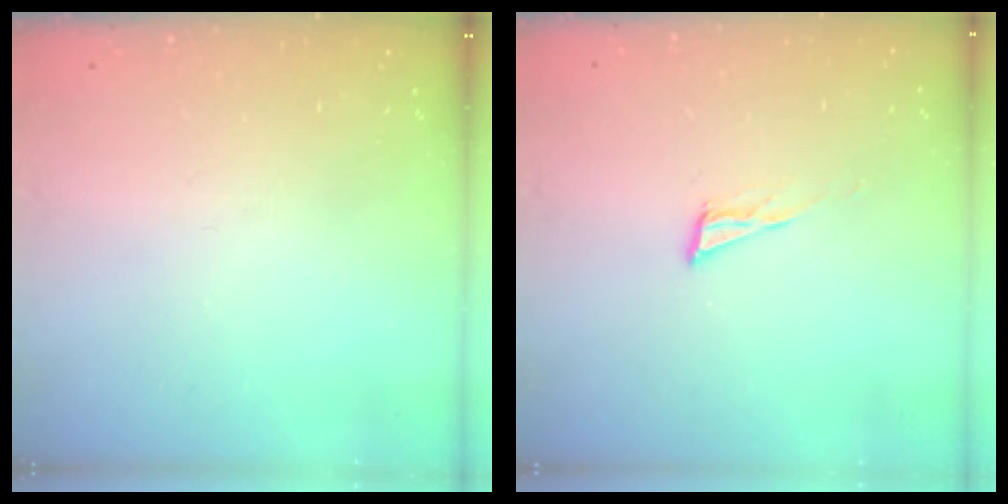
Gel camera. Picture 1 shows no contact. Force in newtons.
{"total": 5.7, "press": 5.5, "slide": 1.4}